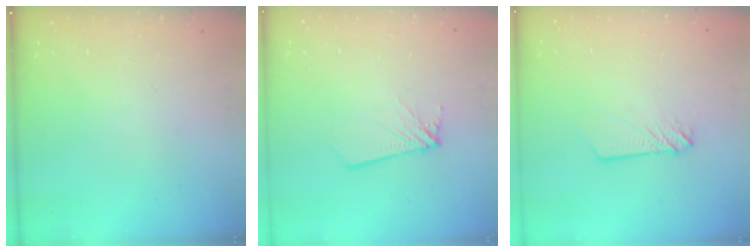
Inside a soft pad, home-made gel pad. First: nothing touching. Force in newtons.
{"total": 3.1, "press": 3.1, "slide": 0.5}
{"total": 3.0, "press": 3.0, "slide": 0.2}